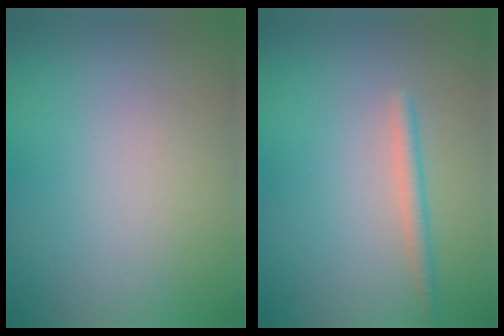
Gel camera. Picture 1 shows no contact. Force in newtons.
{"total": 1.4, "press": 1.4, "slide": 0.2}